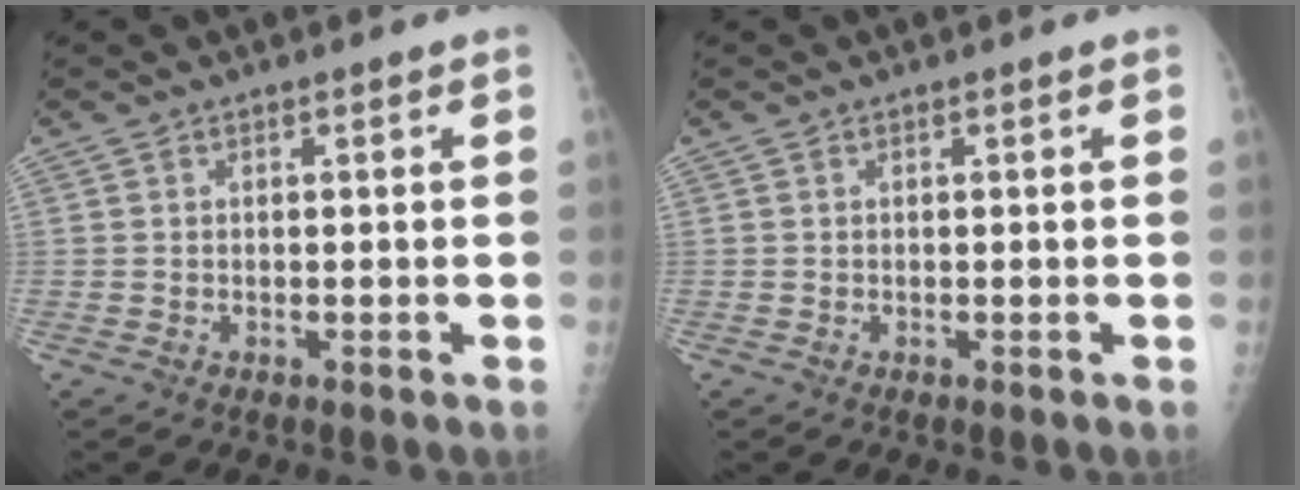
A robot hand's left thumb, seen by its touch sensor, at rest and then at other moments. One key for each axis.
{"total": 0.0}